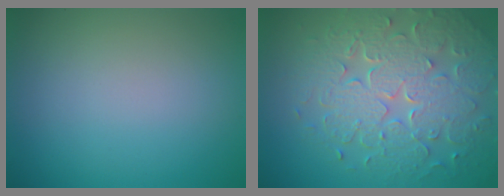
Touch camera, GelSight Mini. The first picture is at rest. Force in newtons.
{"total": 8.1, "press": 5.9, "slide": 5.6}